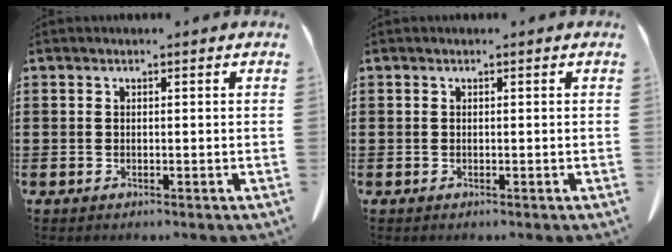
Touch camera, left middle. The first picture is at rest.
{"total": 0.0}